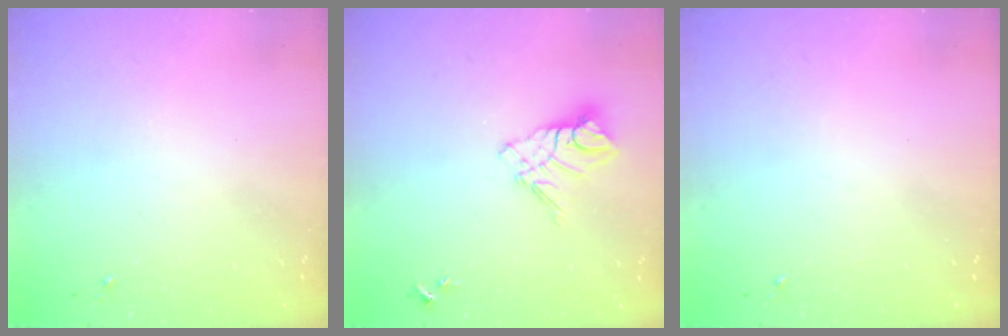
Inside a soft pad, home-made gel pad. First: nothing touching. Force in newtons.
{"total": 10.9, "press": 10.8, "slide": 0.9}
{"total": 0.0}